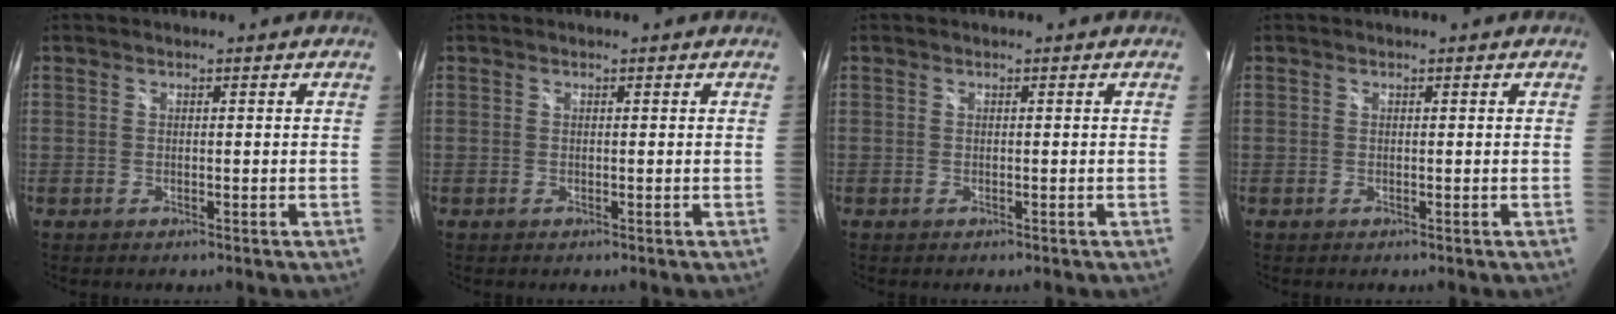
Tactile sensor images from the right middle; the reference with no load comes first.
{"total": 0.0}
{"total": 0.0}
{"total": 0.0}